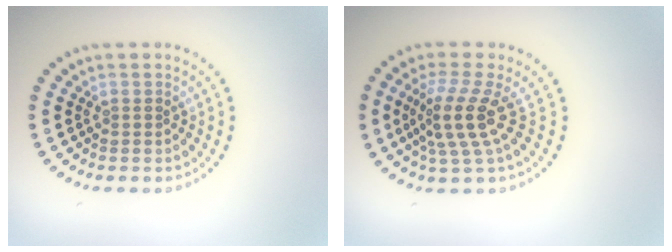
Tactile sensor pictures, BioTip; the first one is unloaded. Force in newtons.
{"total": 3.8, "press": 2.7, "slide": 2.6}